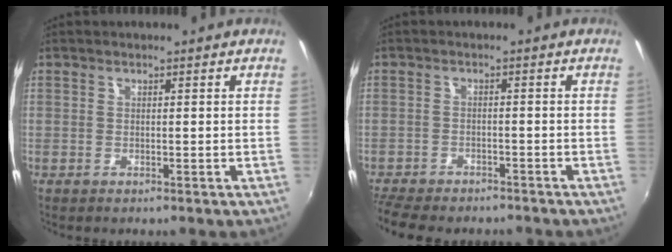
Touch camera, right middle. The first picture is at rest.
{"total": 9.2, "force": [-8.1, 2.4, 3.5], "torque": [-0.094, -0.025, -0.132]}